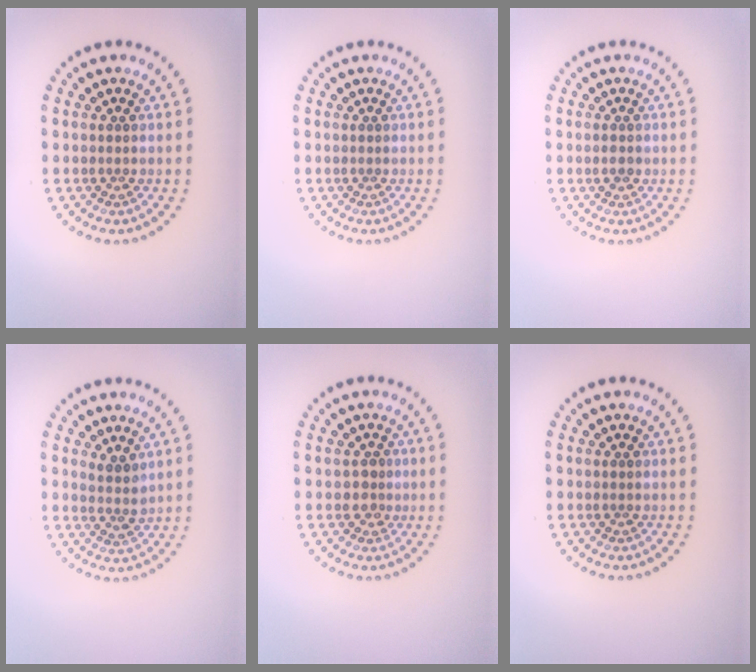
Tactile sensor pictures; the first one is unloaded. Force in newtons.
{"total": 0.0}
{"total": 1.1, "press": 1.1, "slide": 0.1}
{"total": 1.8, "press": 1.5, "slide": 1.0}
{"total": 1.7, "press": 1.4, "slide": 1.0}
{"total": 0.0}